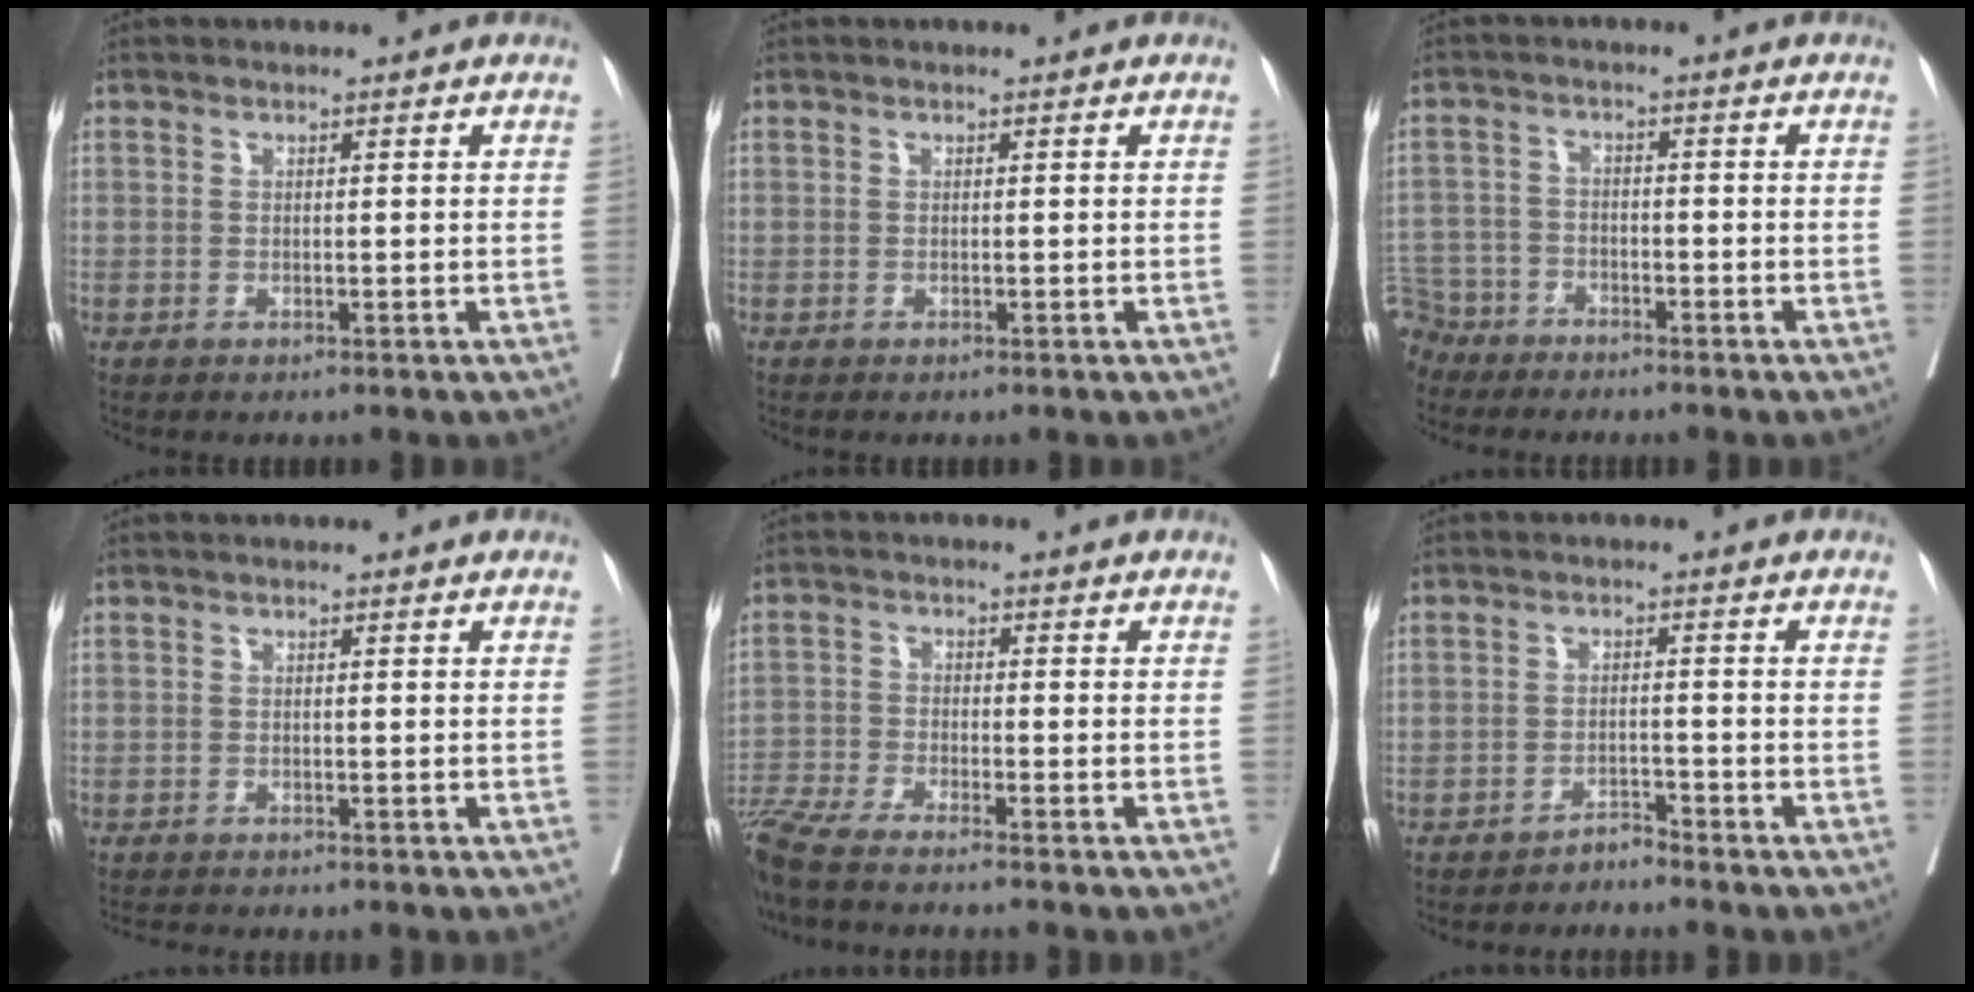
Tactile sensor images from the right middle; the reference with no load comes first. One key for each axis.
{"total": 0.0}
{"total": 7.2, "fx": -6.2, "fy": 3.6, "fz": -0.1, "tx": -0.006, "ty": 0.001, "tz": -0.121}
{"total": 2.0, "fx": -1.9, "fy": -0.4, "fz": 0.3, "tx": -0.004, "ty": -0.008, "tz": -0.034}
{"total": 8.3, "fx": -6.7, "fy": -1.3, "fz": 4.7, "tx": -0.065, "ty": -0.035, "tz": -0.113}
{"total": 2.1, "fx": -2.0, "fy": -0.4, "fz": -0.2, "tx": 0.012, "ty": -0.006, "tz": -0.034}